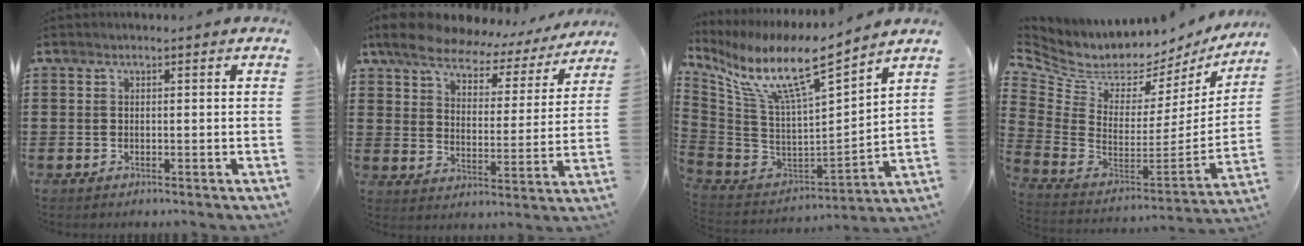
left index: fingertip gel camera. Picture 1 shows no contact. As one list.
[{"total": 6.8, "force": [5.9, 2.3, 2.3], "torque": [-0.076, -0.027, 0.101]}, {"total": 11.5, "force": [7.7, 1.9, 8.3], "torque": [-0.187, -0.058, 0.130]}, {"total": 4.6, "force": [3.6, 2.5, 1.5], "torque": [-0.062, -0.048, 0.060]}]